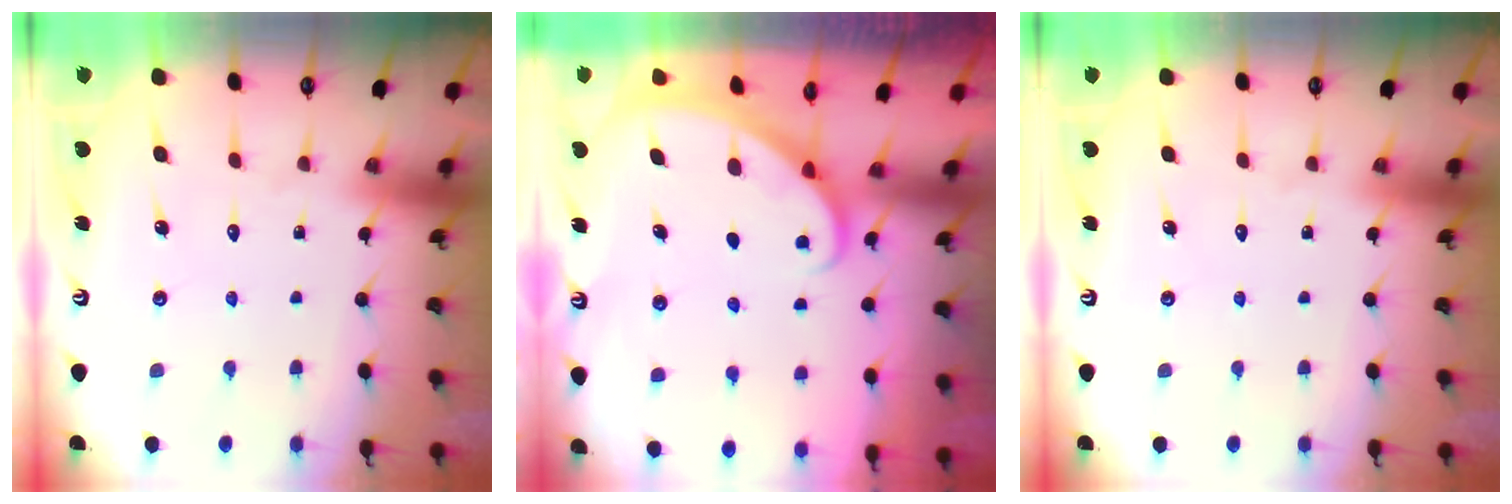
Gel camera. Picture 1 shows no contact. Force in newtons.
{"total": 2.0, "press": 2.0, "slide": 0.1}
{"total": 0.0}